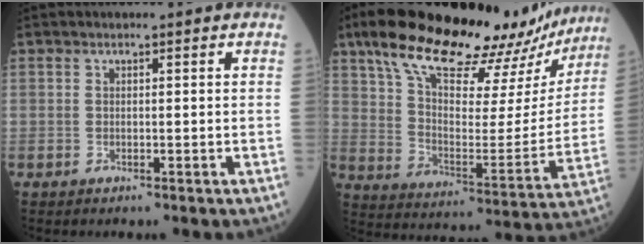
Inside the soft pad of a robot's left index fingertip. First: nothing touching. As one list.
[{"total": 29.2, "force": [23.3, 7.7, 15.8], "torque": [-0.254, 0.013, 0.325]}]